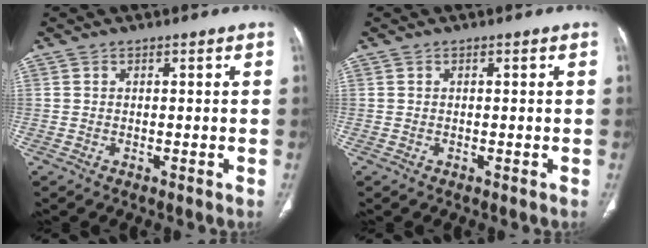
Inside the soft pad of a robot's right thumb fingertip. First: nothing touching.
{"total": 0.0}